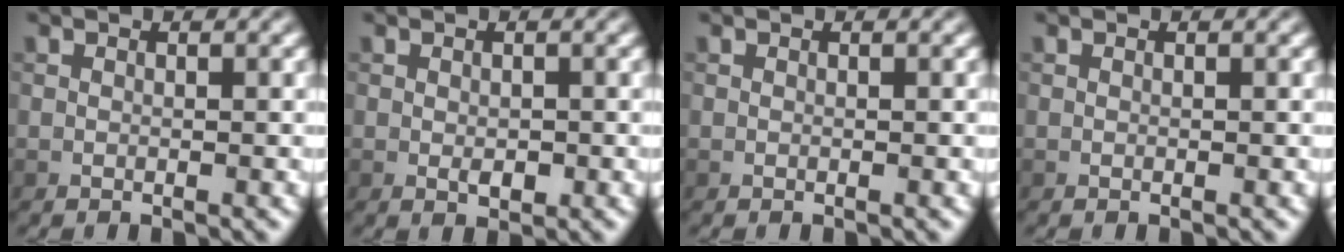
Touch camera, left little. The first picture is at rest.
{"total": 1.4, "force": [-0.2, 0.9, 1.1], "torque": [-0.016, -0.003, -0.001]}
{"total": 0.0}
{"total": 0.0}